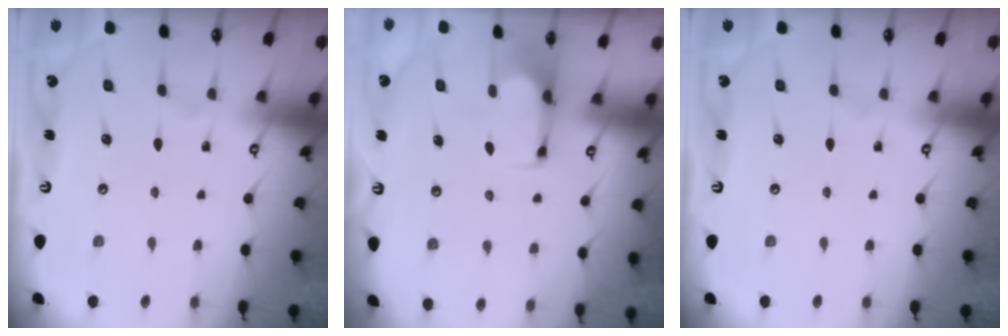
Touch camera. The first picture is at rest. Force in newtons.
{"total": 2.8, "press": 2.6, "slide": 1.0}
{"total": 0.0}